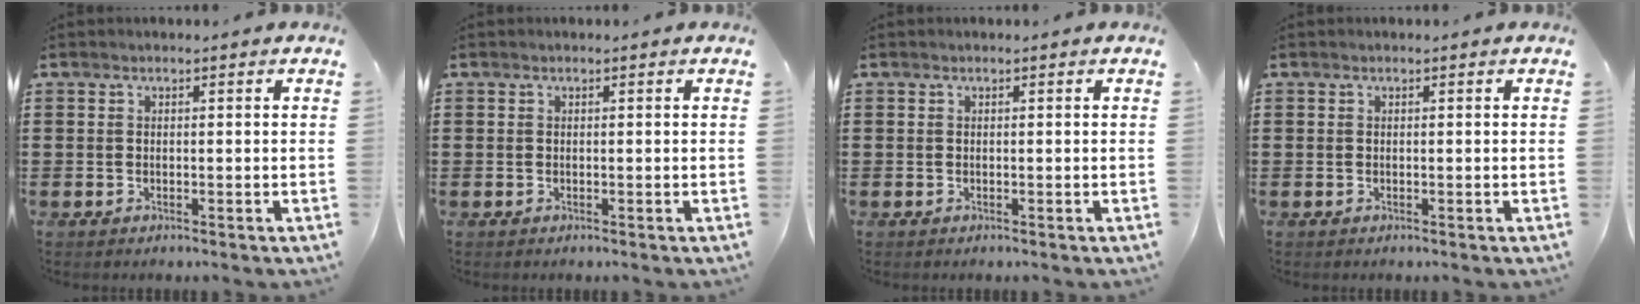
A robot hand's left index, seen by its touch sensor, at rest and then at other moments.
{"total": 0.0}
{"total": 0.0}
{"total": 0.0}